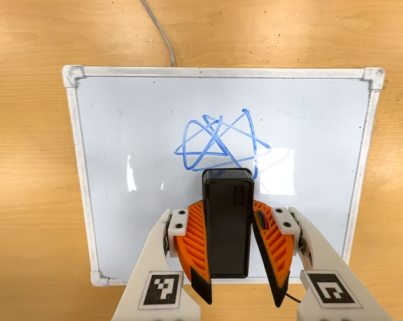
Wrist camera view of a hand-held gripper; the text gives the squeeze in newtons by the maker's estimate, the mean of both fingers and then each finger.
{"total": 5.3, "left": 4.6, "right": 5.9}